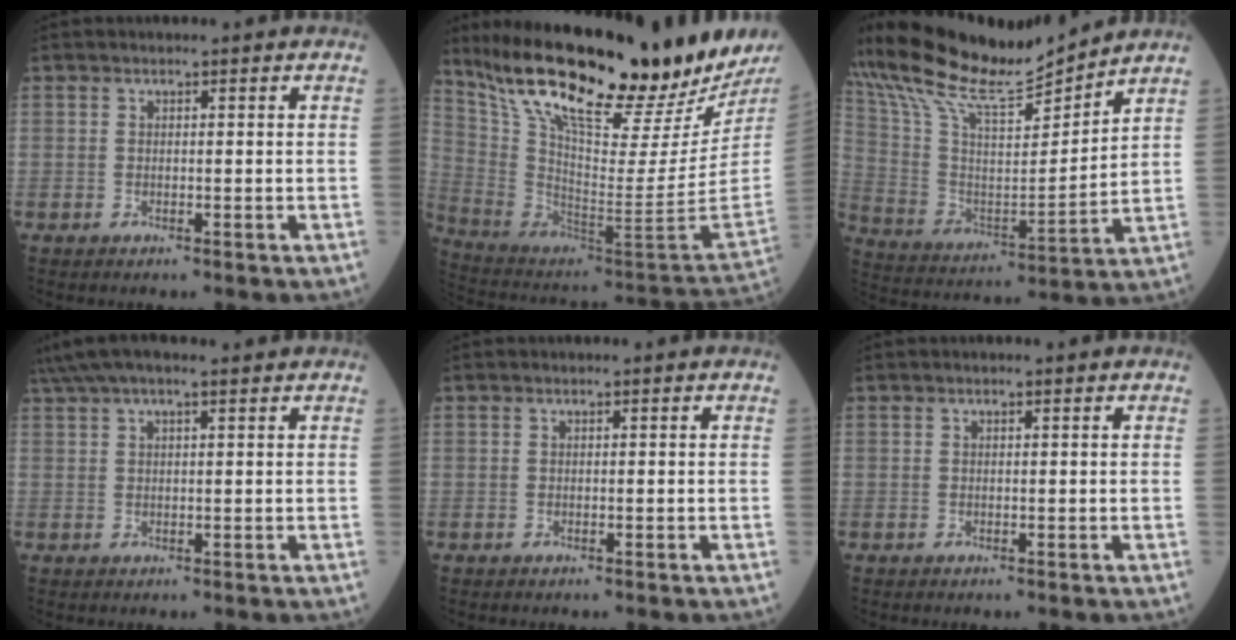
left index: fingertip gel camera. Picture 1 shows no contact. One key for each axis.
{"total": 29.5, "fx": 23.2, "fy": 1.3, "fz": 18.2, "tx": -0.310, "ty": -0.076, "tz": 0.367}
{"total": 16.1, "fx": 15.2, "fy": 1.0, "fz": 5.4, "tx": -0.127, "ty": -0.001, "tz": 0.280}
{"total": 8.8, "fx": 7.1, "fy": 1.2, "fz": 5.1, "tx": -0.093, "ty": 0.053, "tz": 0.110}
{"total": 0.0}
{"total": 0.0}